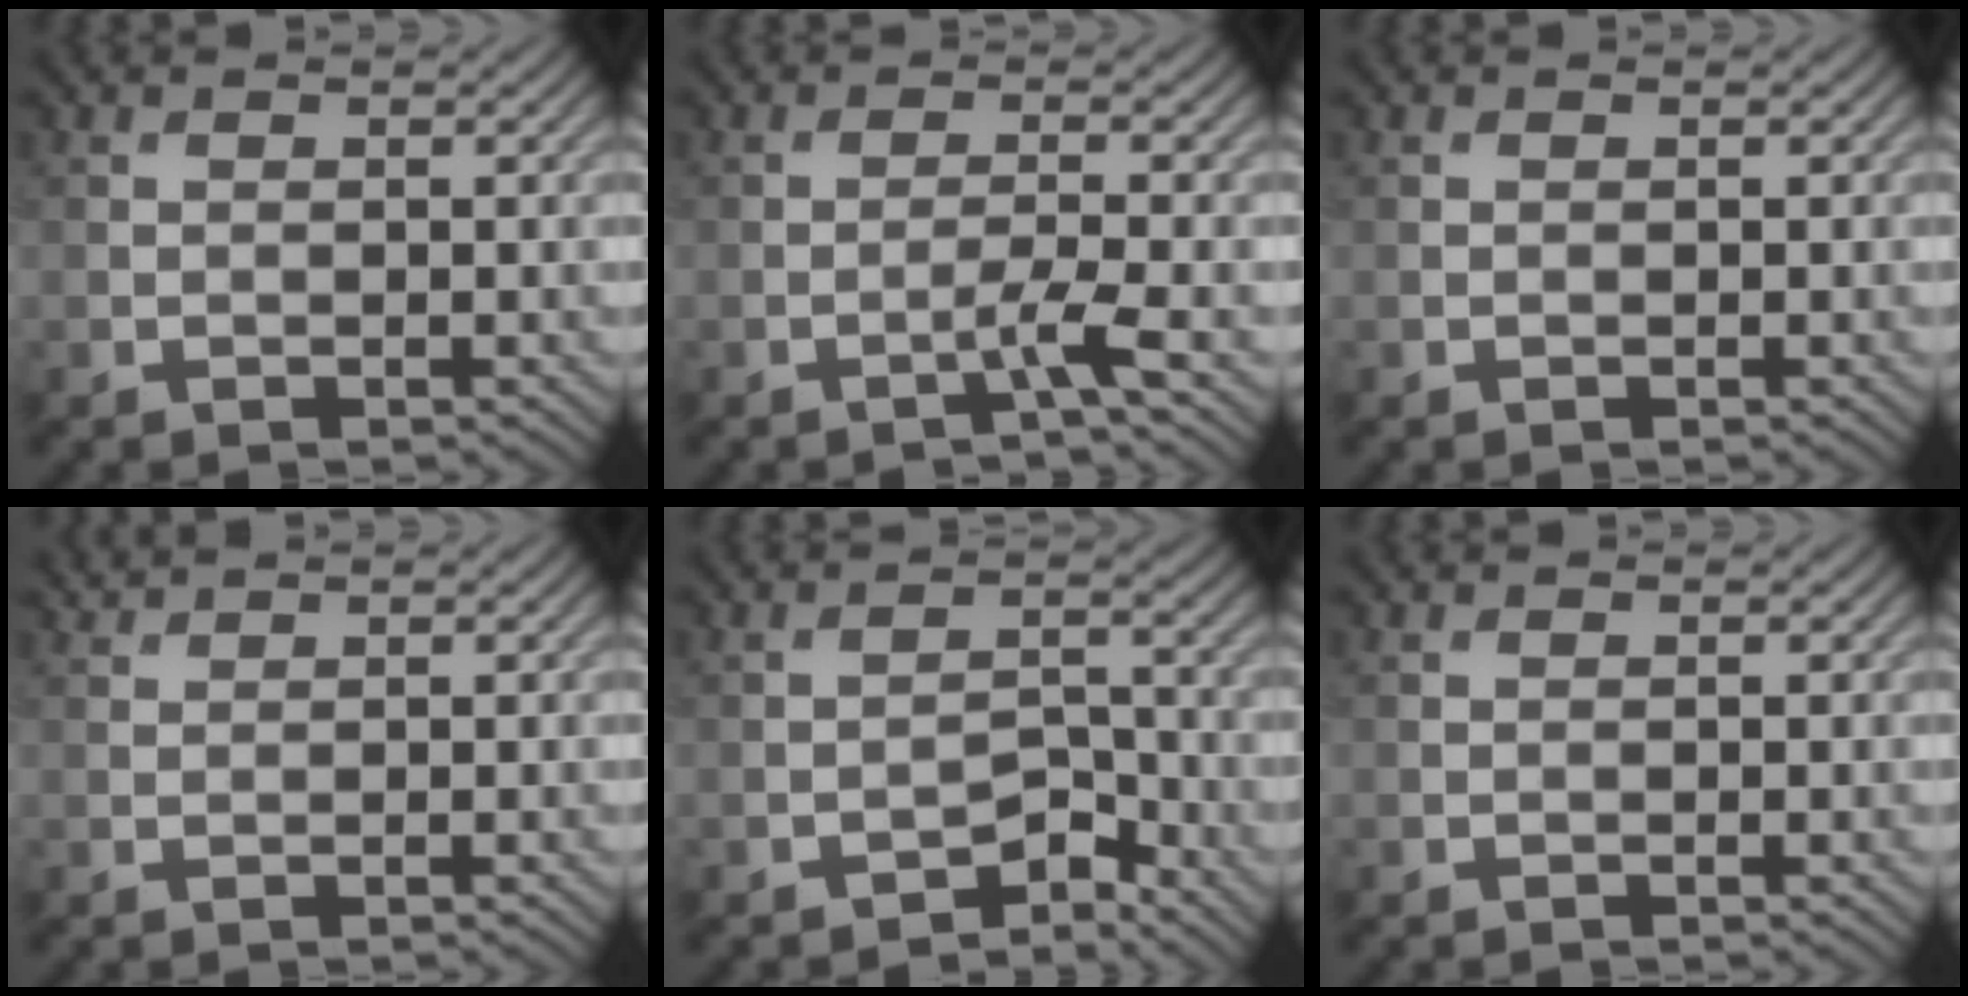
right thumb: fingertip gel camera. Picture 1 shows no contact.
{"total": 2.2, "force": [-1.2, 0.0, 1.8], "torque": [-0.035, 0.010, -0.031]}
{"total": 0.0}
{"total": 0.9, "force": [0.9, 0.0, 0.2], "torque": [-0.007, 0.006, 0.021]}
{"total": 3.4, "force": [-2.7, 1.5, 1.4], "torque": [-0.017, 0.010, -0.047]}
{"total": 0.0}